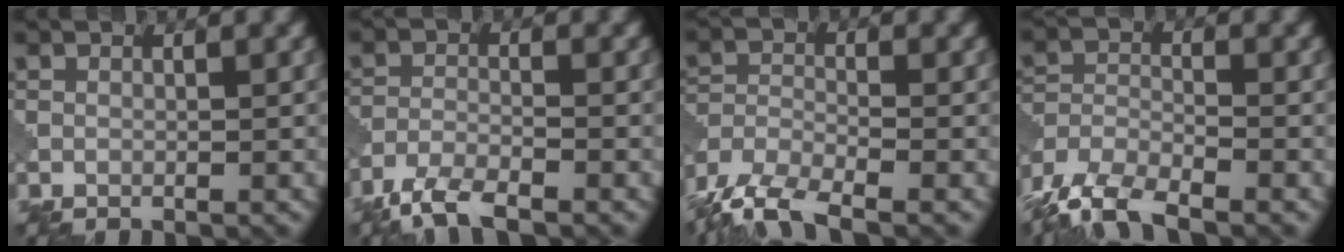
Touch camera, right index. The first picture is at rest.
{"total": 4.5, "force": [-3.7, 1.0, 2.4], "torque": [-0.048, -0.007, -0.081]}
{"total": 7.0, "force": [-5.6, 2.0, 3.8], "torque": [-0.077, -0.011, -0.117]}
{"total": 6.9, "force": [-5.4, 2.2, 3.7], "torque": [-0.073, -0.009, -0.114]}